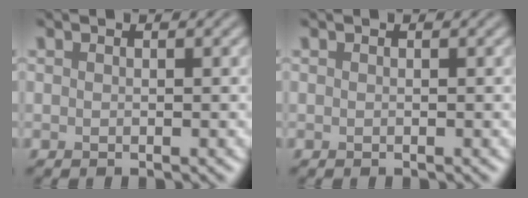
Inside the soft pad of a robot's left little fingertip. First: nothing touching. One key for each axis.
{"total": 0.0}